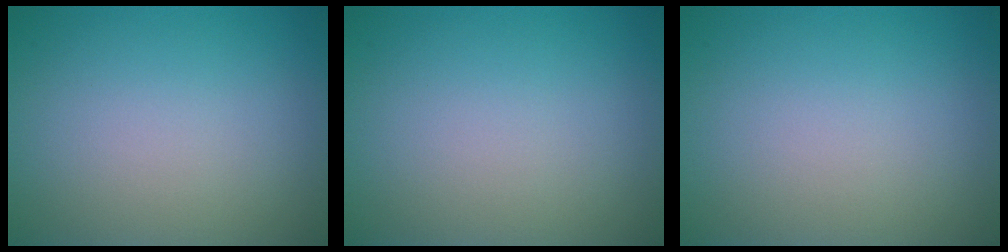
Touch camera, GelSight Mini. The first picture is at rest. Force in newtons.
{"total": 0.0}
{"total": 0.0}